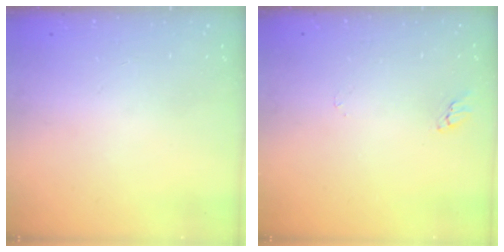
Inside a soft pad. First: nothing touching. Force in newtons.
{"total": 2.5, "press": 2.5, "slide": 0.2}